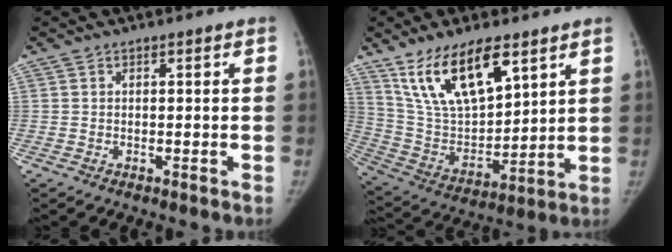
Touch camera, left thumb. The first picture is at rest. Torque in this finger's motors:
{"motor_torque": [0.43, 0.46, 1.43, -1.34, 0.23]}